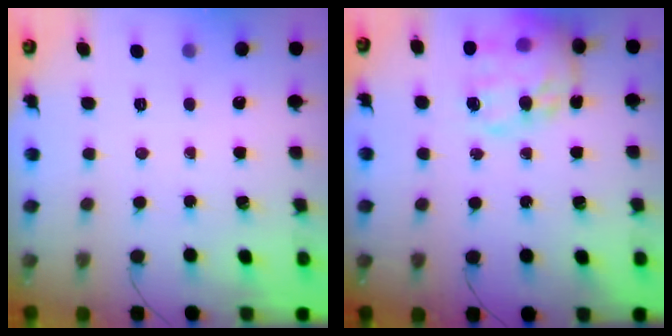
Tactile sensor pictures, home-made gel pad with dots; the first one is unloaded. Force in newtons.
{"total": 23.1, "press": 22.8, "slide": 3.7}